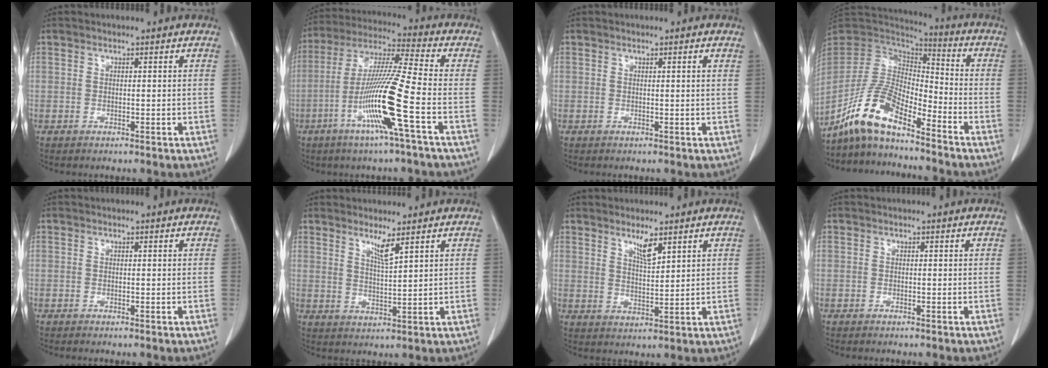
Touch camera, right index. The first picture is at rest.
{"total": 14.3, "force": [-5.1, -1.3, 13.3], "torque": [-0.265, -0.011, -0.104]}
{"total": 0.6, "force": [0.3, -0.1, 0.5], "torque": [-0.010, 0.000, 0.005]}
{"total": 12.3, "force": [-9.3, 3.0, 7.4], "torque": [-0.157, 0.012, -0.178]}
{"total": 0.0}
{"total": 3.2, "force": [2.3, -0.3, 2.2], "torque": [-0.042, -0.015, 0.045]}
{"total": 3.6, "force": [2.6, 0.5, 2.5], "torque": [-0.048, -0.008, 0.050]}
{"total": 0.0}